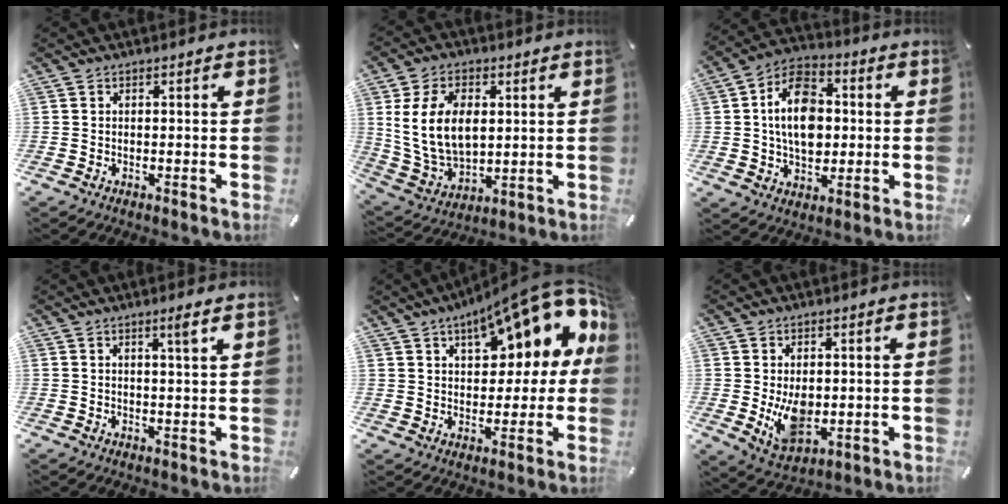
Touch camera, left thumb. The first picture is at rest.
{"total": 13.9, "force": [2.9, 9.9, 9.4], "torque": [-0.214, 0.000, 0.050]}
{"total": 14.1, "force": [0.8, 10.2, 9.8], "torque": [-0.179, 0.011, 0.013]}
{"total": 3.0, "force": [1.7, -0.1, 2.5], "torque": [-0.043, -0.007, 0.026]}
{"total": 17.9, "force": [9.9, 8.2, 12.4], "torque": [-0.169, -0.063, 0.164]}
{"total": 9.2, "force": [-0.2, 6.3, 6.7], "torque": [-0.117, -0.010, -0.004]}